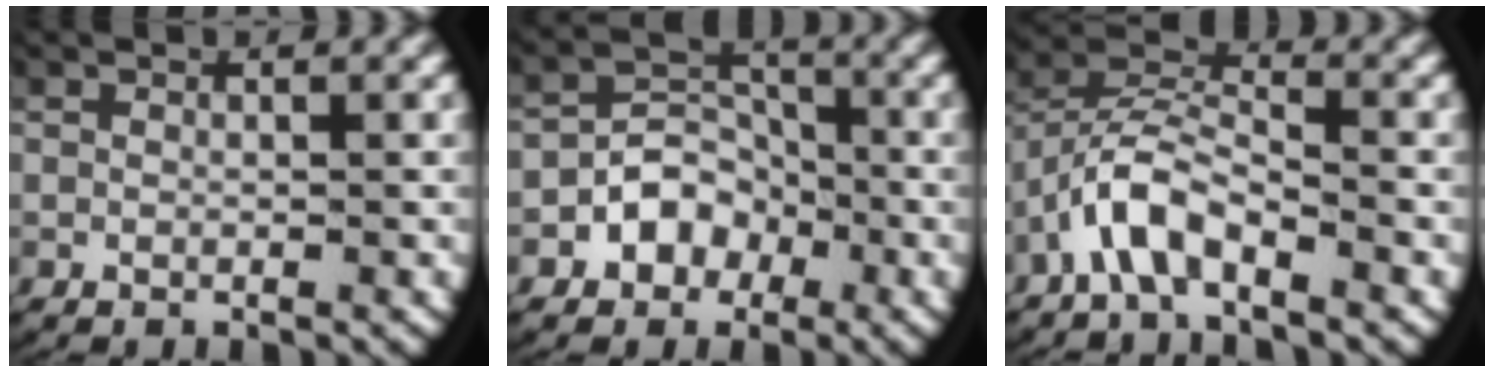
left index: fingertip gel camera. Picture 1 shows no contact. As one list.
[{"total": 5.3, "force": [-1.6, 4.6, 2.1], "torque": [-0.053, -0.008, -0.030]}, {"total": 4.0, "force": [-1.4, 2.5, 2.8], "torque": [-0.063, -0.003, -0.035]}]